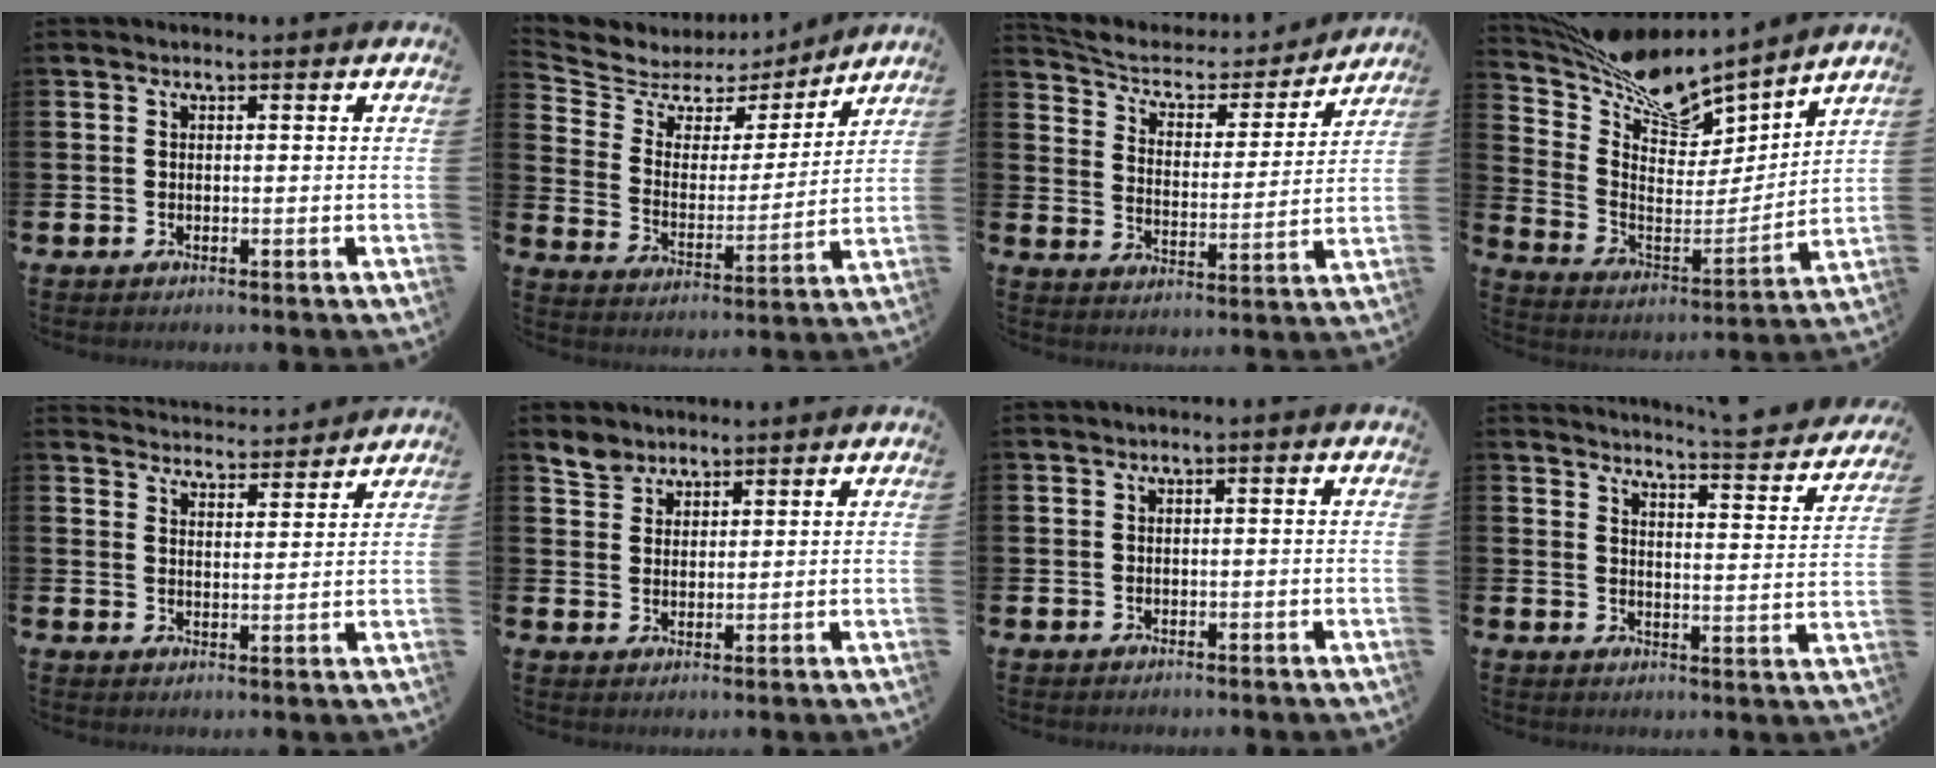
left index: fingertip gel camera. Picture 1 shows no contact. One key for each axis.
{"total": 6.2, "fx": 5.3, "fy": 3.2, "fz": 0.7, "tx": -0.059, "ty": -0.039, "tz": 0.089}
{"total": 6.0, "fx": 5.5, "fy": 2.1, "fz": 1.2, "tx": -0.061, "ty": -0.042, "tz": 0.091}
{"total": 11.9, "fx": 11.2, "fy": 2.8, "fz": 2.9, "tx": -0.102, "ty": -0.087, "tz": 0.195}
{"total": 4.3, "fx": 4.3, "fy": 0.3, "fz": -0.4, "tx": -0.006, "ty": -0.033, "tz": 0.075}
{"total": 3.4, "fx": 3.0, "fy": 1.6, "fz": 0.2, "tx": -0.005, "ty": -0.008, "tz": 0.055}
{"total": 0.6, "fx": -0.4, "fy": 0.1, "fz": 0.4, "tx": -0.014, "ty": 0.000, "tz": -0.005}
{"total": 4.0, "fx": 3.9, "fy": -0.3, "fz": 0.9, "tx": -0.024, "ty": -0.042, "tz": 0.060}